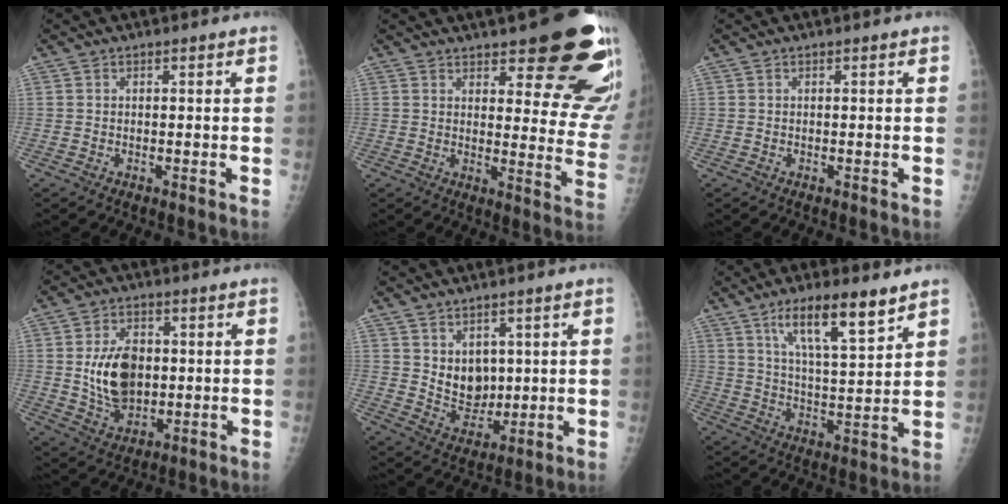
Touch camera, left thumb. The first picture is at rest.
{"total": 21.3, "force": [14.1, 6.3, 14.7], "torque": [-0.143, -0.077, 0.165]}
{"total": 0.0}
{"total": 11.3, "force": [0.5, 7.7, 8.2], "torque": [-0.114, -0.008, 0.018]}
{"total": 7.5, "force": [1.7, 5.7, 4.6], "torque": [-0.037, -0.022, 0.046]}
{"total": 12.3, "force": [7.6, 2.8, 9.2], "torque": [-0.144, -0.041, 0.135]}